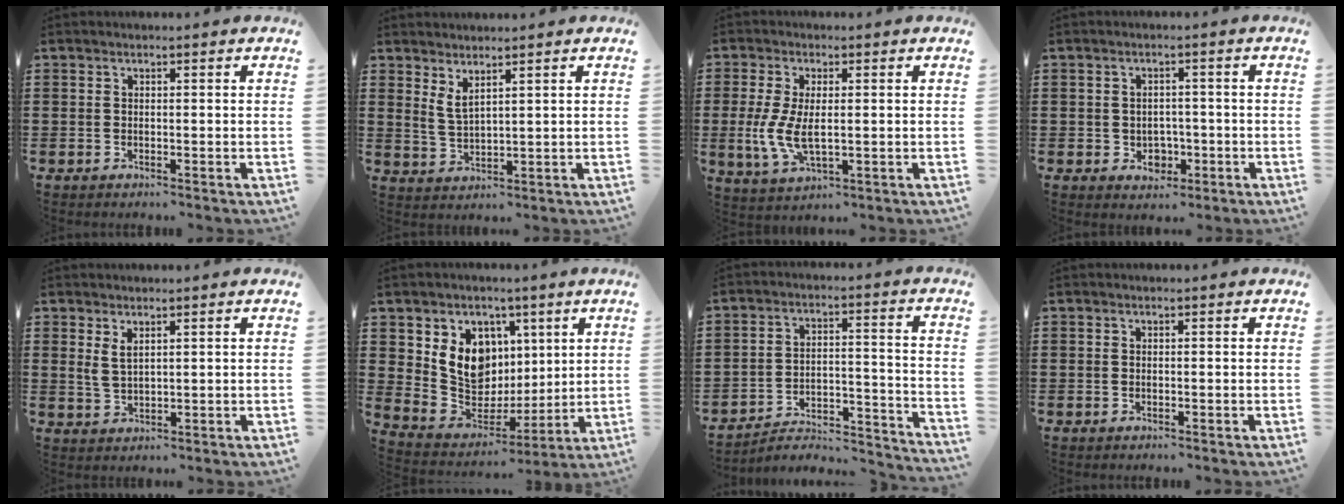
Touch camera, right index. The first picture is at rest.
{"total": 2.7, "force": [2.2, 0.4, 1.4], "torque": [-0.032, 0.004, 0.042]}
{"total": 6.7, "force": [-0.1, 2.9, 6.1], "torque": [-0.138, -0.004, -0.006]}
{"total": 3.0, "force": [-0.9, 2.4, 1.5], "torque": [-0.025, 0.000, -0.022]}
{"total": 2.6, "force": [1.6, 1.0, 1.7], "torque": [-0.038, 0.004, 0.028]}
{"total": 10.7, "force": [3.7, 8.9, 4.6], "torque": [-0.126, -0.016, 0.075]}
{"total": 3.4, "force": [-3.1, 0.9, 1.0], "torque": [-0.026, -0.006, -0.070]}
{"total": 0.0}